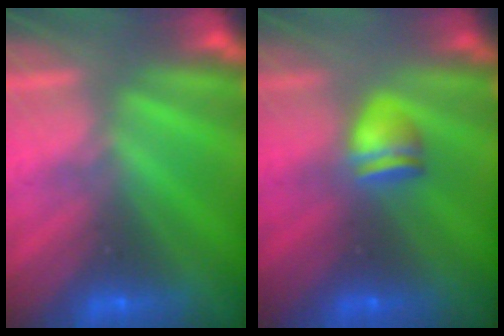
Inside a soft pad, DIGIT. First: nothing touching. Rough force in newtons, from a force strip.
{"total": 2.3}